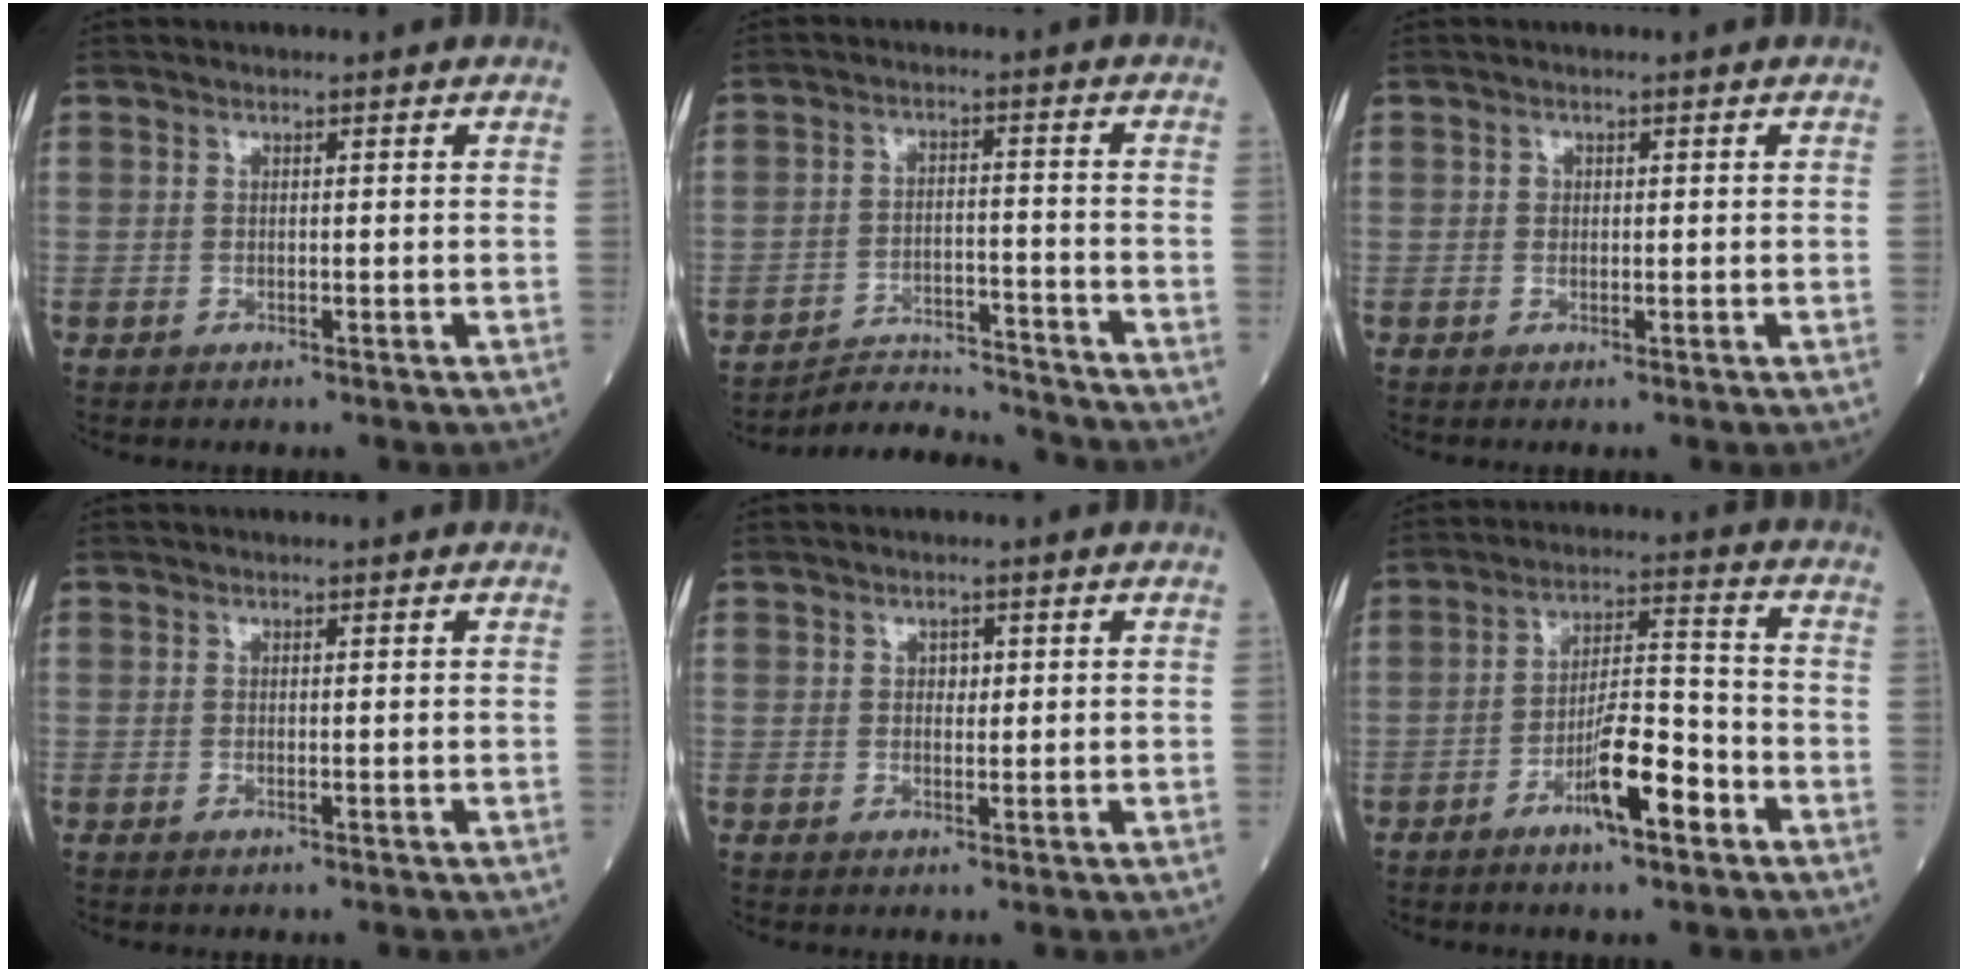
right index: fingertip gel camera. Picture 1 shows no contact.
{"total": 8.4, "force": [-8.3, -0.4, -0.6], "torque": [0.005, 0.012, -0.137]}
{"total": 0.6, "force": [0.2, 0.5, 0.2], "torque": [-0.002, 0.002, 0.004]}
{"total": 0.0}
{"total": 1.3, "force": [0.5, 0.9, 0.9], "torque": [-0.010, 0.000, 0.008]}
{"total": 9.0, "force": [-4.6, 1.6, 7.6], "torque": [-0.137, 0.006, -0.078]}